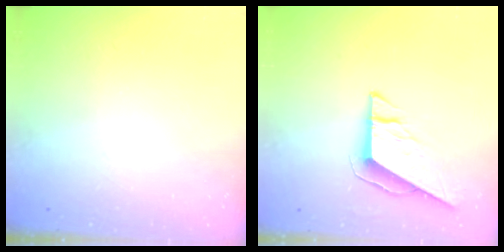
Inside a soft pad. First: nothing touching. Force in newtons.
{"total": 8.1, "press": 8.1, "slide": 0.4}